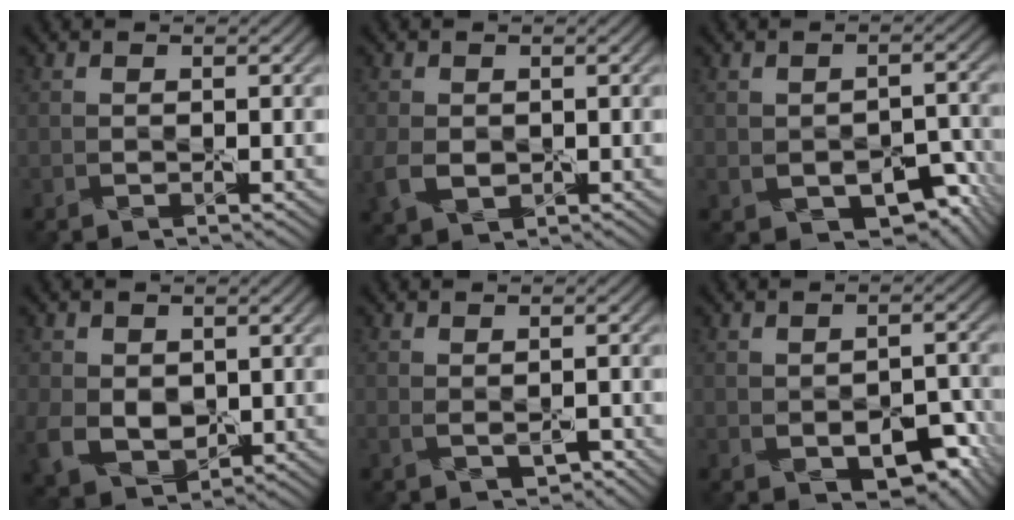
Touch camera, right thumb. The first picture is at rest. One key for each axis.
{"total": 4.0, "fx": -0.6, "fy": 3.1, "fz": 2.5, "tx": -0.073, "ty": -0.013, "tz": -0.012}
{"total": 7.3, "fx": -3.3, "fy": 4.4, "fz": 4.9, "tx": -0.083, "ty": -0.025, "tz": -0.033}
{"total": 6.8, "fx": -0.2, "fy": 5.2, "fz": 4.3, "tx": -0.115, "ty": -0.018, "tz": -0.001}
{"total": 1.8, "fx": -0.6, "fy": 1.0, "fz": 1.4, "tx": -0.031, "ty": -0.013, "tz": -0.005}
{"total": 6.4, "fx": -2.5, "fy": 3.8, "fz": 4.6, "tx": -0.072, "ty": -0.013, "tz": -0.028}